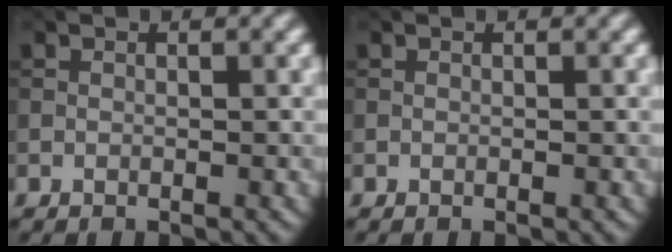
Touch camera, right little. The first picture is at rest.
{"total": 0.0}